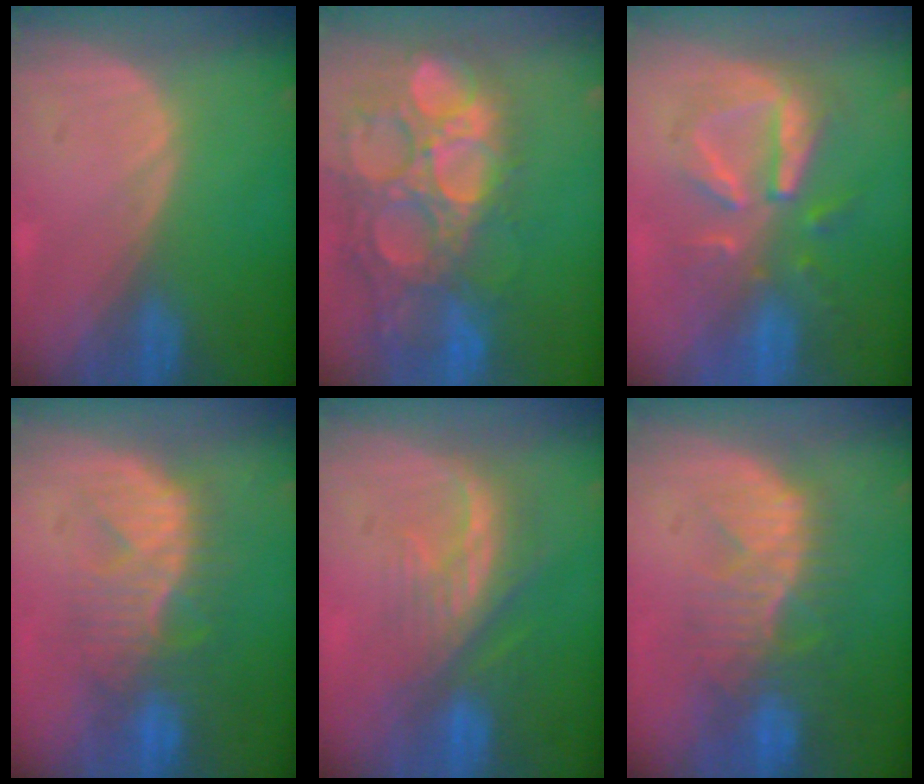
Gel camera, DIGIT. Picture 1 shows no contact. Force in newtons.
{"total": 15.6, "press": 12.9, "slide": 8.7}
{"total": 8.0, "press": 8.0, "slide": 0.1}
{"total": 8.8, "press": 8.5, "slide": 2.2}
{"total": 8.1, "press": 7.3, "slide": 3.5}
{"total": 10.3, "press": 8.8, "slide": 5.4}